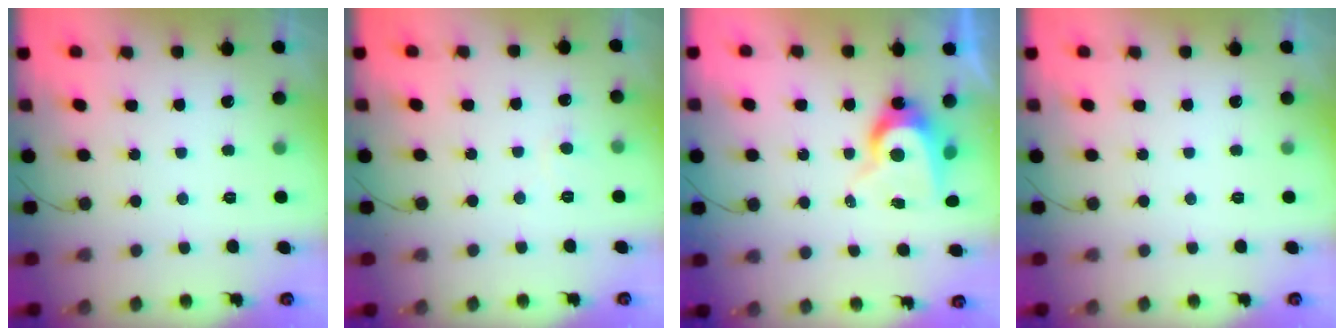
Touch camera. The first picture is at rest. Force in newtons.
{"total": 4.4, "press": 4.4, "slide": 0.3}
{"total": 8.2, "press": 8.2, "slide": 0.6}
{"total": 0.0}